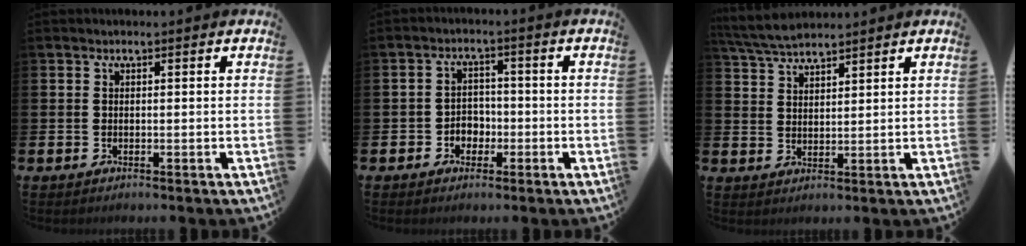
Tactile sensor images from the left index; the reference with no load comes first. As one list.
[{"total": 3.0, "force": [-1.5, 2.4, 0.9], "torque": [-0.023, 0.007, -0.034]}, {"total": 4.9, "force": [4.7, 0.6, 1.2], "torque": [-0.034, -0.018, 0.085]}]